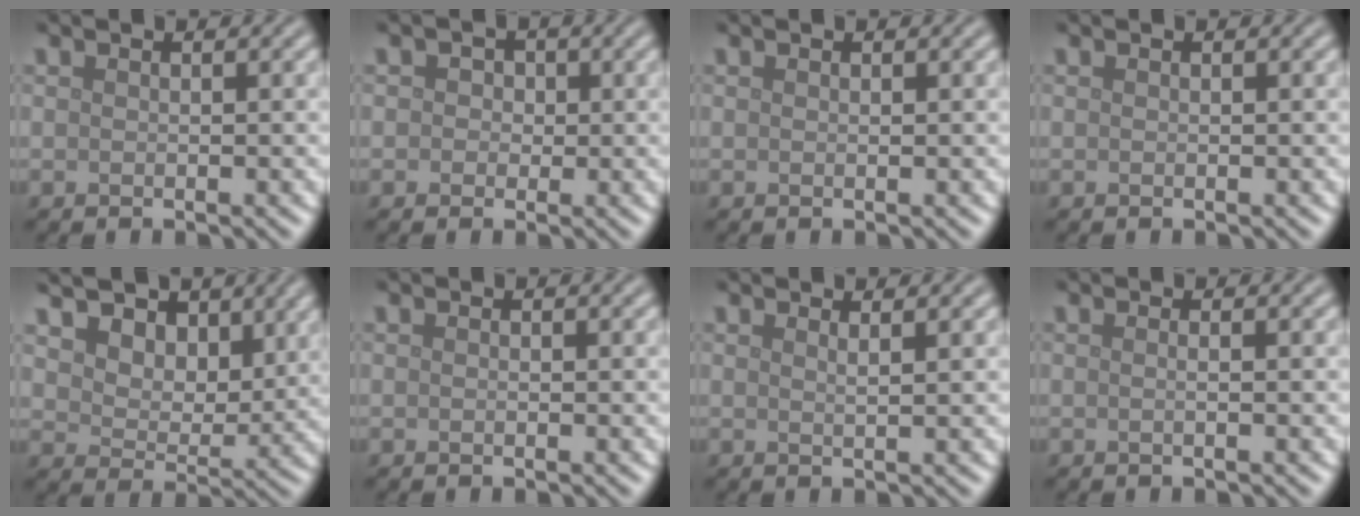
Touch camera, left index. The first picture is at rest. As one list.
[{"total": 2.3, "force": [0.7, 1.9, 1.0], "torque": [0.007, 0.012, -0.009]}, {"total": 0.0}, {"total": 0.0}, {"total": 9.4, "force": [5.8, 5.8, 4.7], "torque": [-0.106, 0.007, 0.091]}, {"total": 0.0}, {"total": 1.2, "force": [0.8, 0.4, 0.8], "torque": [-0.001, 0.001, 0.004]}, {"total": 1.2, "force": [0.1, 0.6, 1.1], "torque": [-0.006, -0.008, -0.014]}]